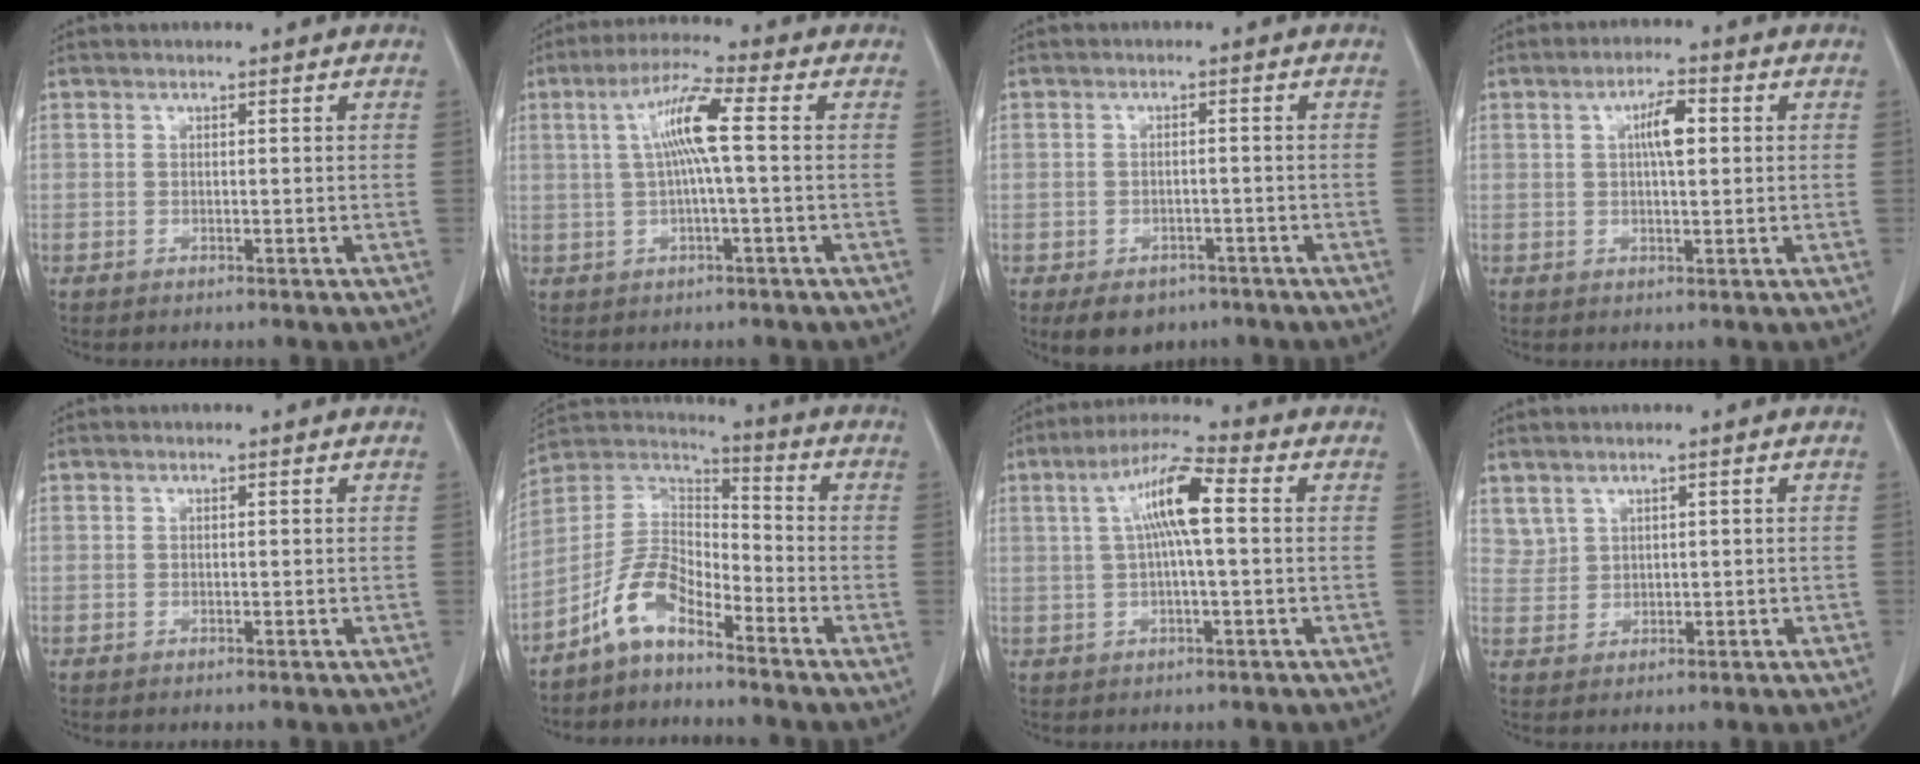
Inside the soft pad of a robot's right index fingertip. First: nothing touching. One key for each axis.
{"total": 7.5, "fx": 0.9, "fy": 0.0, "fz": 7.4, "tx": -0.143, "ty": 0.015, "tz": 0.016}
{"total": 5.9, "fx": -3.8, "fy": 4.0, "fz": 2.1, "tx": -0.023, "ty": 0.004, "tz": -0.046}
{"total": 4.6, "fx": 0.9, "fy": 1.2, "fz": 4.3, "tx": -0.076, "ty": 0.008, "tz": 0.015}
{"total": 0.0}
{"total": 8.6, "fx": -6.1, "fy": 3.6, "fz": 4.9, "tx": -0.109, "ty": 0.028, "tz": -0.123}
{"total": 8.6, "fx": 1.5, "fy": 0.9, "fz": 8.5, "tx": -0.163, "ty": 0.020, "tz": 0.022}
{"total": 2.6, "fx": 1.7, "fy": 1.9, "fz": 0.3, "tx": -0.003, "ty": 0.006, "tz": 0.040}